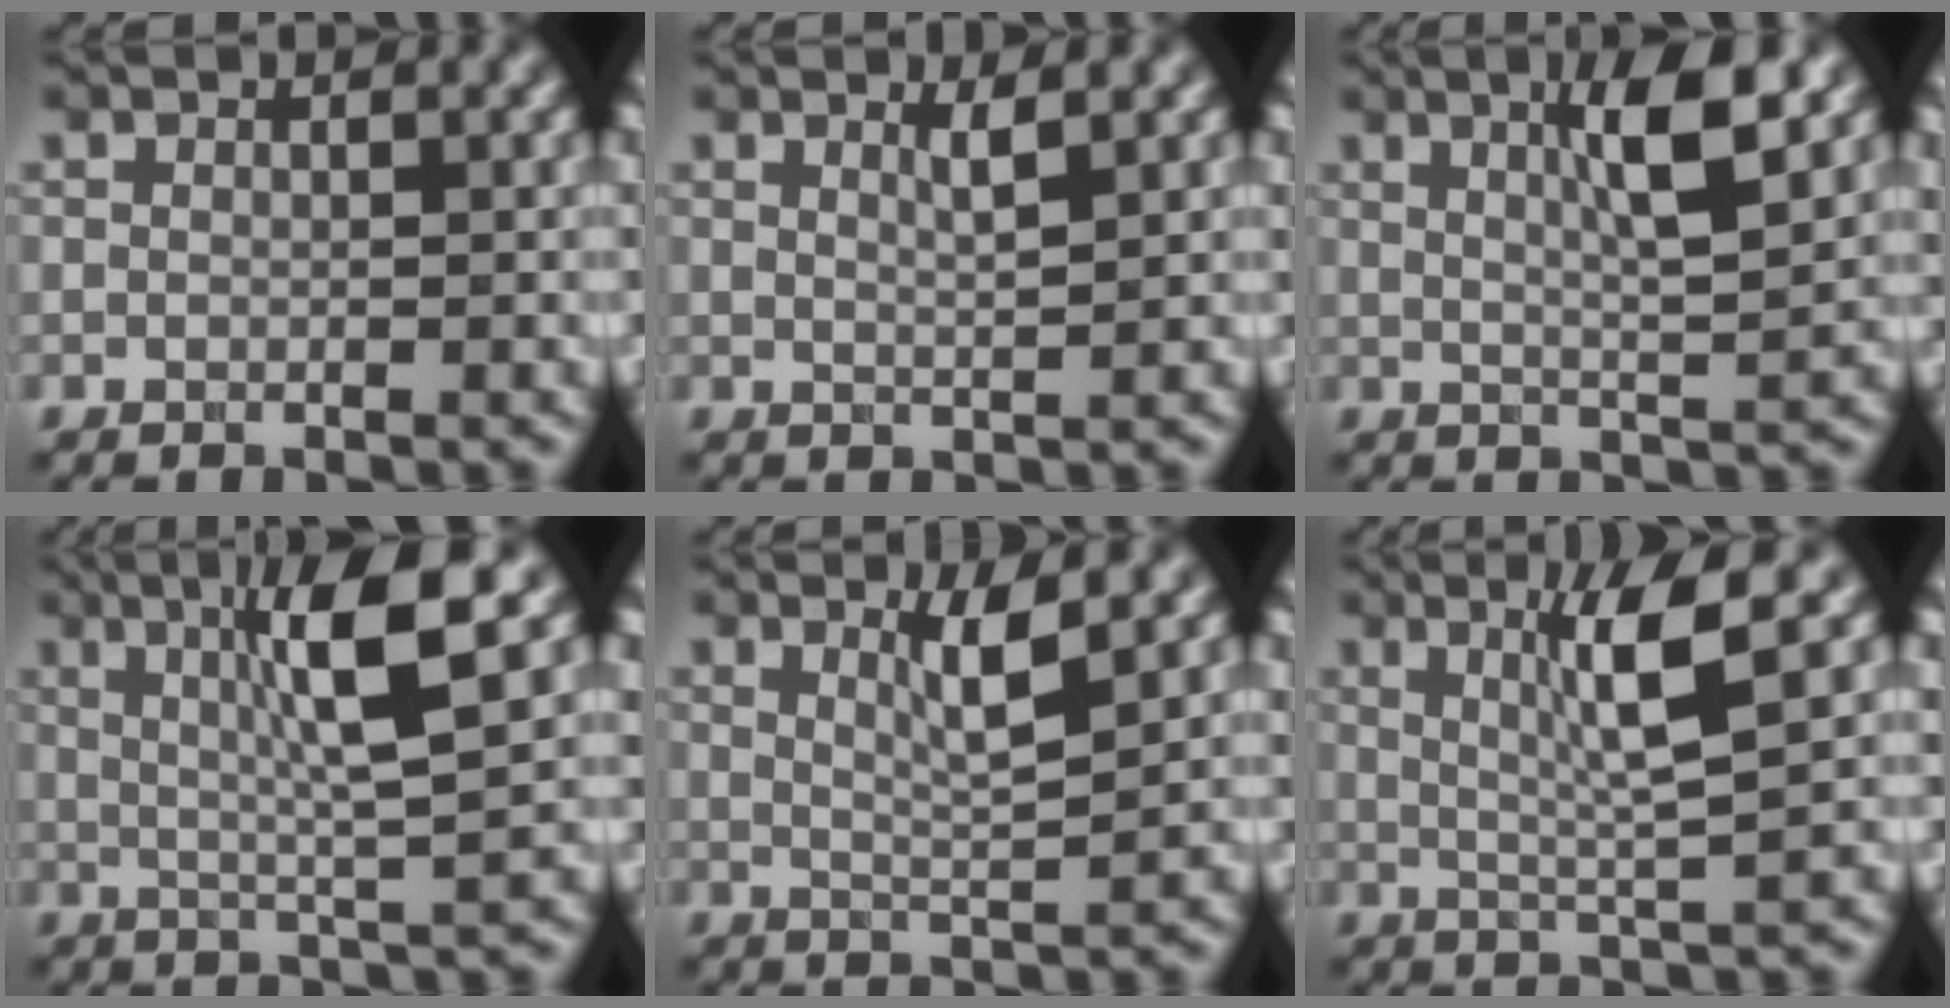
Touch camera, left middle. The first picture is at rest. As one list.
[{"total": 1.6, "force": [0.9, 0.4, 1.3], "torque": [-0.014, 0.002, 0.010]}, {"total": 5.6, "force": [2.3, 1.0, 5.0], "torque": [-0.077, 0.001, 0.036]}, {"total": 7.3, "force": [2.2, 0.9, 6.9], "torque": [-0.115, 0.006, 0.037]}, {"total": 3.3, "force": [1.6, 0.5, 2.8], "torque": [-0.042, -0.004, 0.030]}, {"total": 5.4, "force": [1.8, 0.4, 5.0], "torque": [-0.092, -0.001, 0.036]}]